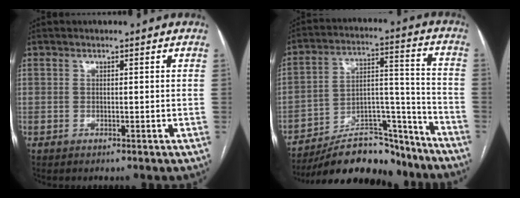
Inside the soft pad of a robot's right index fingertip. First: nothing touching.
{"total": 19.9, "force": [-17.8, 5.7, 6.9], "torque": [-0.106, 0.031, -0.282]}